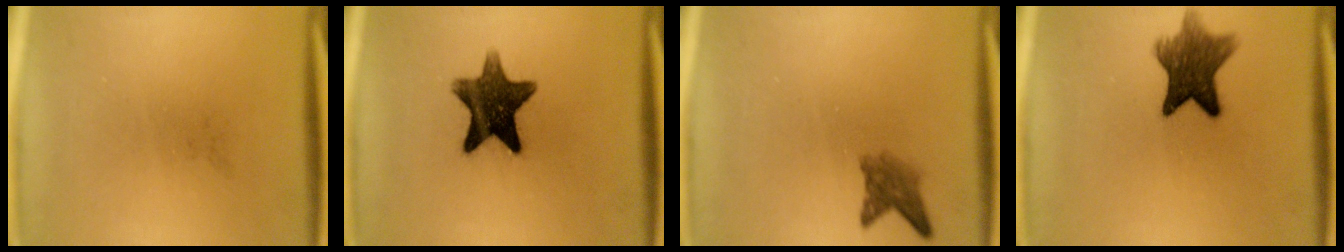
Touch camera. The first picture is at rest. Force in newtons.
{"total": 12.2}
{"total": 2.9}
{"total": 9.1}